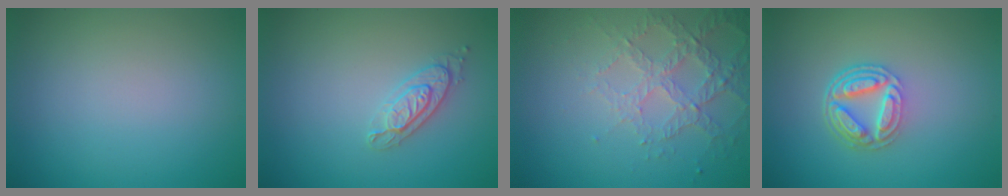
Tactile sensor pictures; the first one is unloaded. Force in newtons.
{"total": 2.1, "press": 2.1, "slide": 0.5}
{"total": 3.4, "press": 3.3, "slide": 0.8}
{"total": 4.5, "press": 3.3, "slide": 3.0}